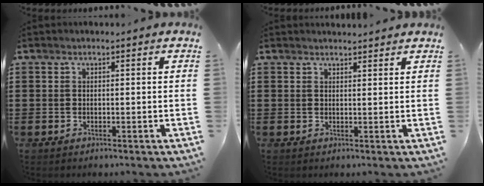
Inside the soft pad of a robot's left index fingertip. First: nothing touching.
{"total": 1.5, "force": [1.5, 0.0, 0.1], "torque": [-0.006, 0.000, 0.030]}